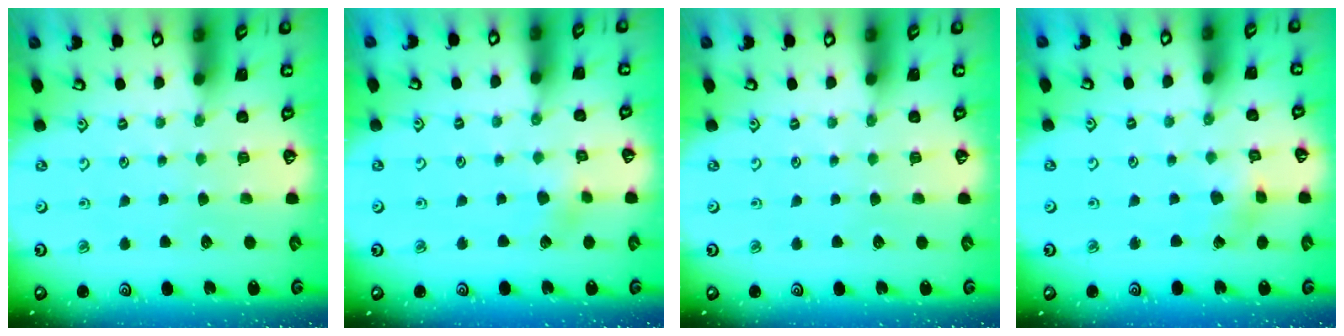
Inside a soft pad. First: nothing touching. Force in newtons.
{"total": 3.3, "press": 3.3, "slide": 0.4}
{"total": 0.0}
{"total": 1.7, "press": 1.7, "slide": 0.2}